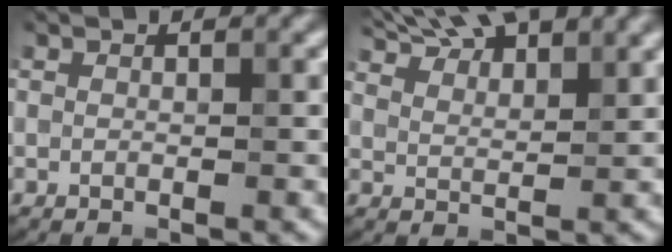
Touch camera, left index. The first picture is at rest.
{"total": 8.2, "force": [7.0, 2.1, 3.8], "torque": [-0.057, 0.021, 0.092]}